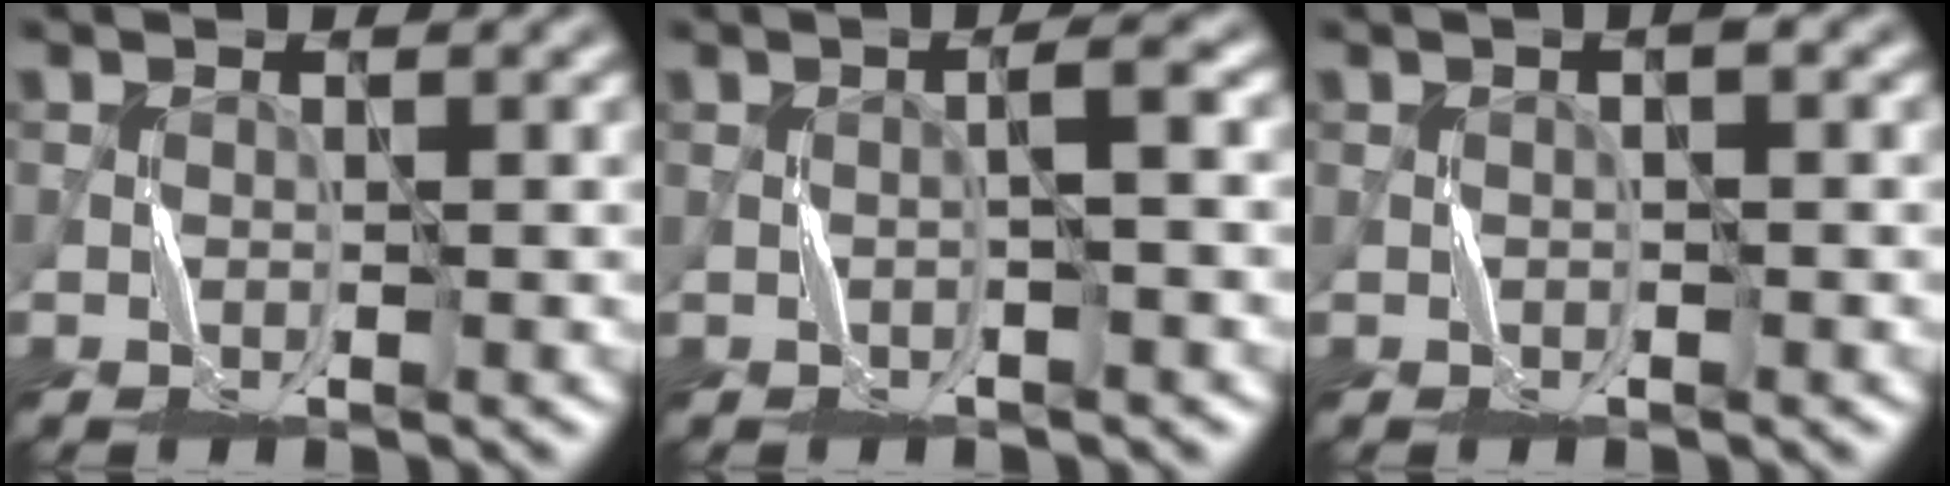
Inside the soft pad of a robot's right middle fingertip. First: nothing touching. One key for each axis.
{"total": 2.1, "fx": -0.1, "fy": 0.1, "fz": 2.1, "tx": -0.033, "ty": 0.011, "tz": -0.003}
{"total": 1.2, "fx": 0.2, "fy": 0.2, "fz": 1.2, "tx": -0.018, "ty": 0.007, "tz": 0.002}